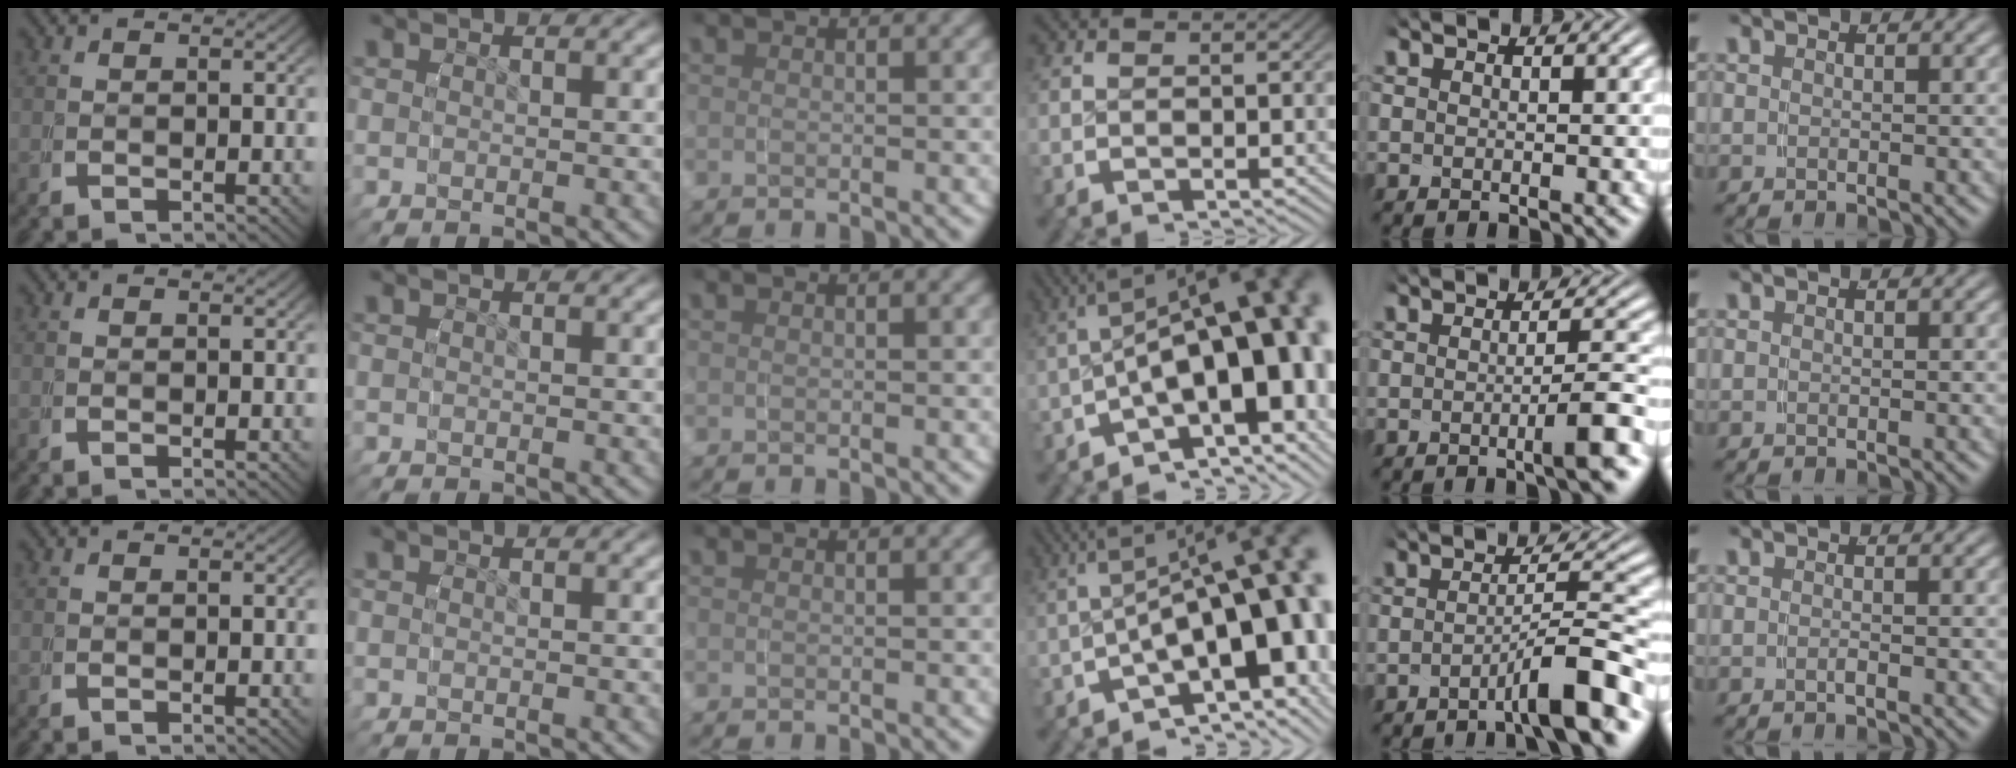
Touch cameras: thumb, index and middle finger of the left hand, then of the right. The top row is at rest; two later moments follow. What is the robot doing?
{"motion": "grasp_and_lifting", "object": "water bottle"}